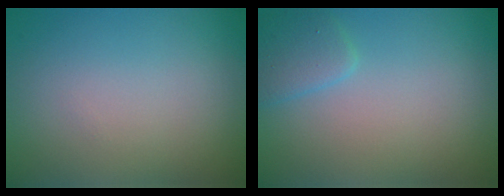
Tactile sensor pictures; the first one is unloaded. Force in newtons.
{"total": 1.9, "press": 1.9, "slide": 0.2}